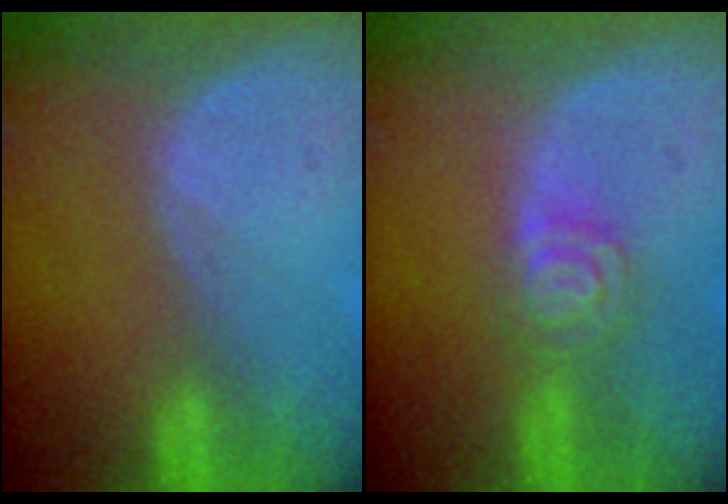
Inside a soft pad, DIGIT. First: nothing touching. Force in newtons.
{"total": 4.9, "press": 4.2, "slide": 2.5}